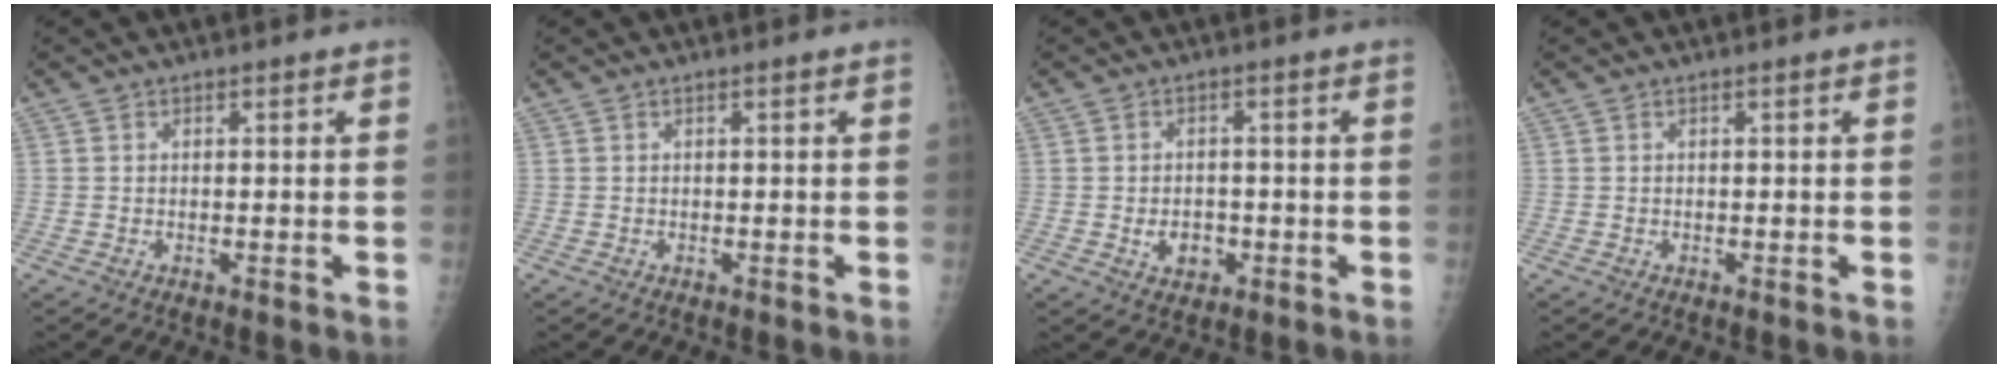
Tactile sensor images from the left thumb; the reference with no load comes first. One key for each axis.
{"total": 0.0}
{"total": 3.9, "fx": -1.1, "fy": 3.1, "fz": 2.2, "tx": -0.020, "ty": 0.006, "tz": -0.012}
{"total": 0.0}